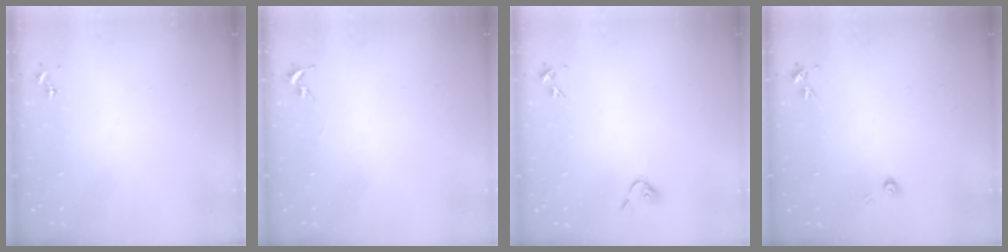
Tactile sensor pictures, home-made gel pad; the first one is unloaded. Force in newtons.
{"total": 0.0}
{"total": 3.7, "press": 3.6, "slide": 0.6}
{"total": 3.2, "press": 3.2, "slide": 0.3}